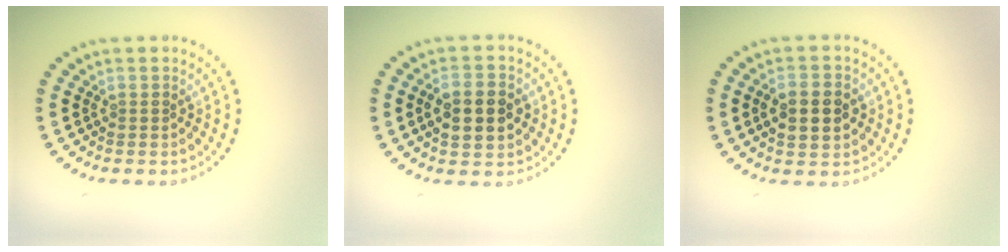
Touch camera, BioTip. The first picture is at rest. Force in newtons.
{"total": 4.5, "press": 4.5, "slide": 0.1}
{"total": 4.4, "press": 4.4, "slide": 0.2}